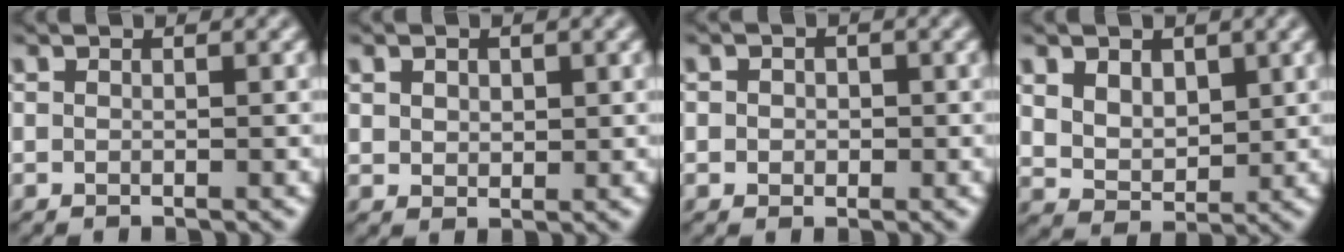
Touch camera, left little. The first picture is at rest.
{"total": 1.5, "force": [0.7, 1.1, 0.9], "torque": [-0.024, 0.002, 0.012]}
{"total": 1.8, "force": [0.1, 1.6, 0.9], "torque": [-0.003, 0.007, -0.013]}
{"total": 4.9, "force": [2.1, 3.6, 2.6], "torque": [-0.071, 0.001, 0.043]}